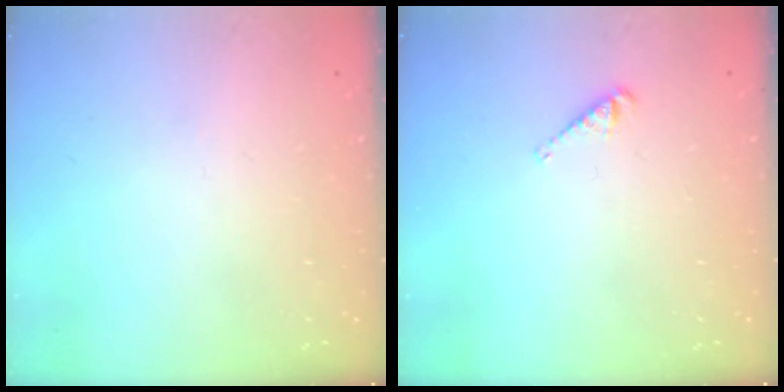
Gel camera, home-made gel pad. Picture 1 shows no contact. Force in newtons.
{"total": 3.9, "press": 3.9, "slide": 0.2}